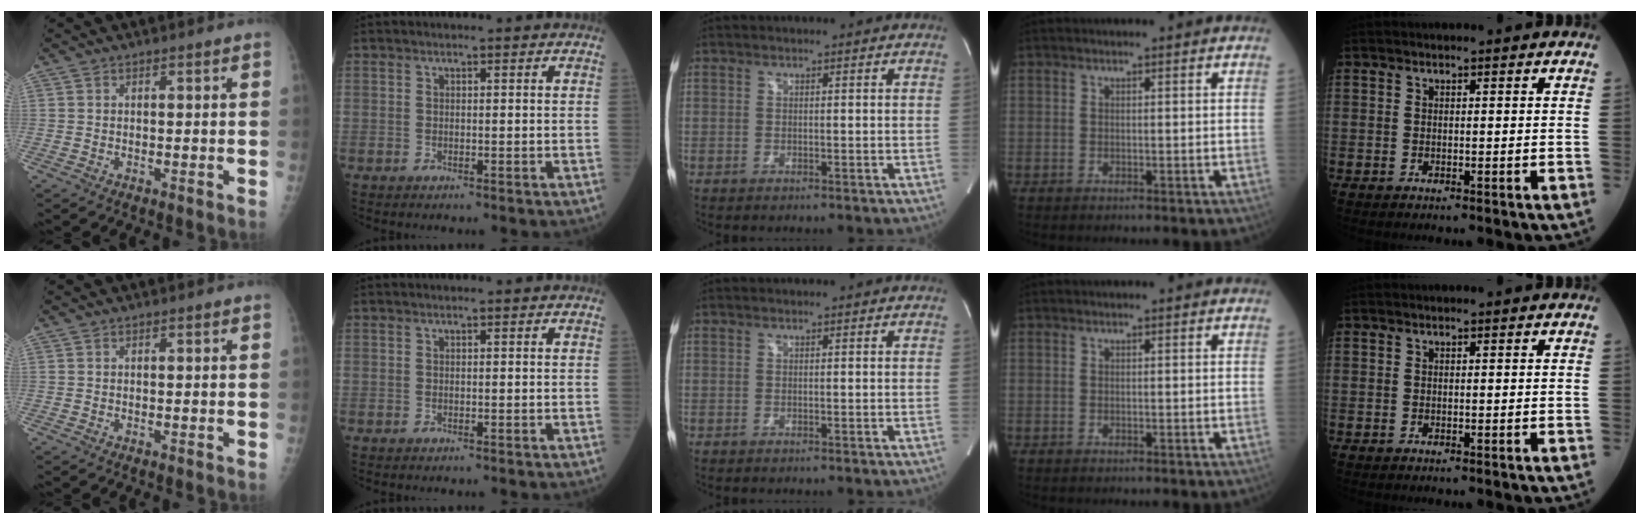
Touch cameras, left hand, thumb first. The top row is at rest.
{}